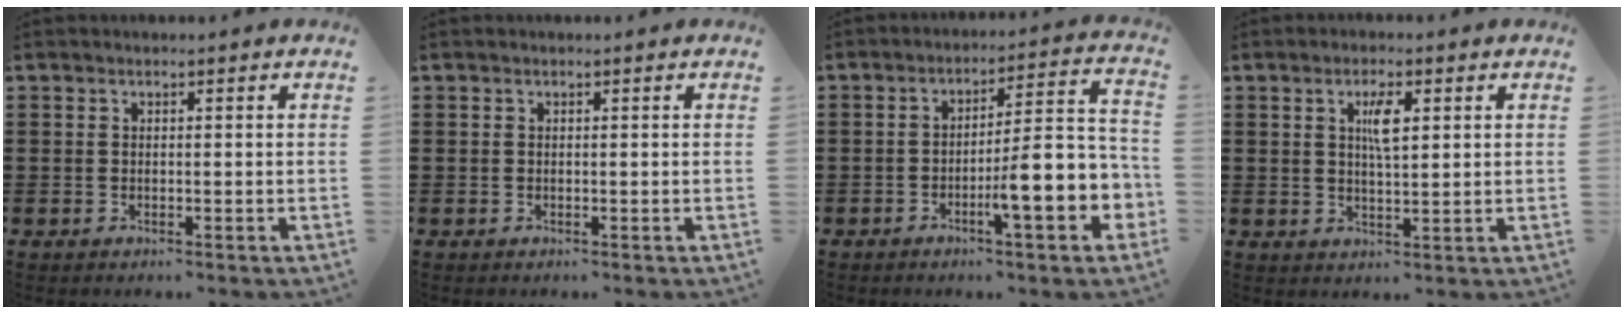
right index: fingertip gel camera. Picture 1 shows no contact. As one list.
[{"total": 0.0}, {"total": 10.3, "force": [-3.6, 1.6, 9.5], "torque": [-0.147, -0.021, -0.067]}, {"total": 4.1, "force": [1.3, 1.2, 3.7], "torque": [-0.069, 0.007, 0.016]}]